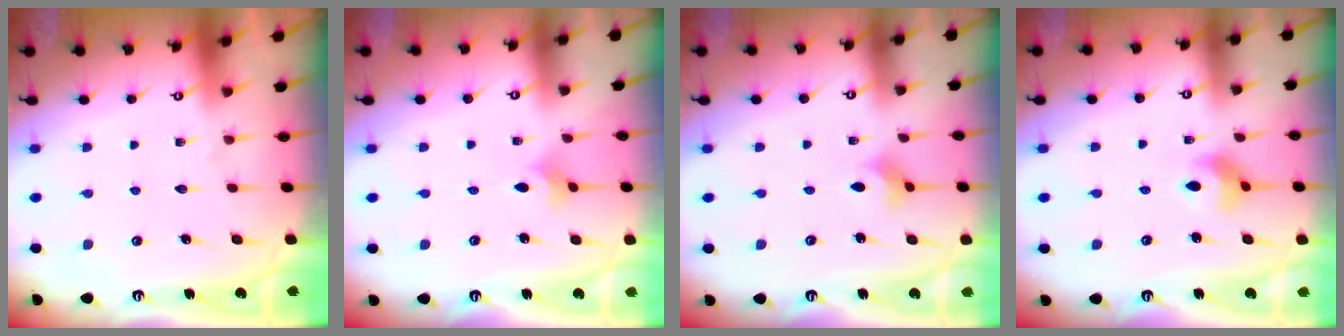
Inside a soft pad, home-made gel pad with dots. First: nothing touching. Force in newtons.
{"total": 1.9, "press": 1.8, "slide": 0.5}
{"total": 2.3, "press": 2.3, "slide": 0.5}
{"total": 5.2, "press": 5.1, "slide": 0.7}